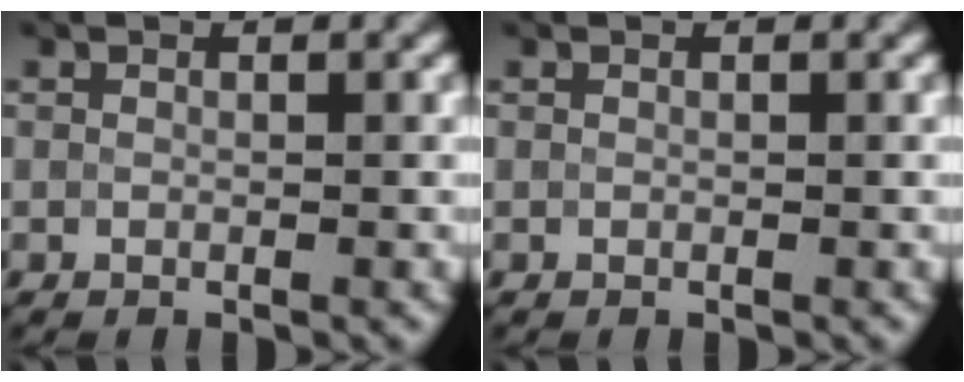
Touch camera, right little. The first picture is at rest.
{"total": 0.0}